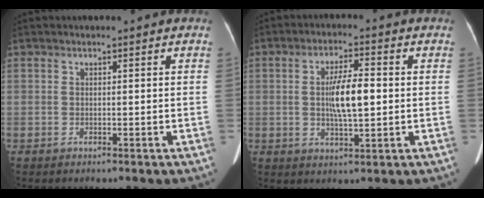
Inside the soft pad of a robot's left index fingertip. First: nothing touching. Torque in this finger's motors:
{"motor_torque": [1.31, -0.17, 0.63, 0.06]}